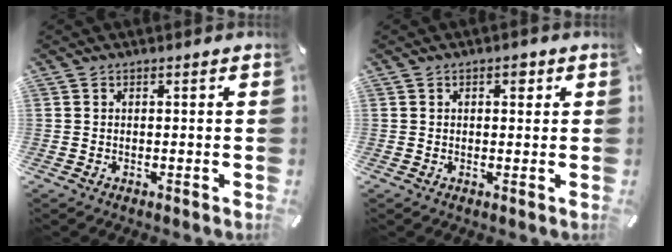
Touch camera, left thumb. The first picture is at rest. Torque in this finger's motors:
{"motor_torque": [0.01, -0.17, 0.03, -0.06, -0.02]}